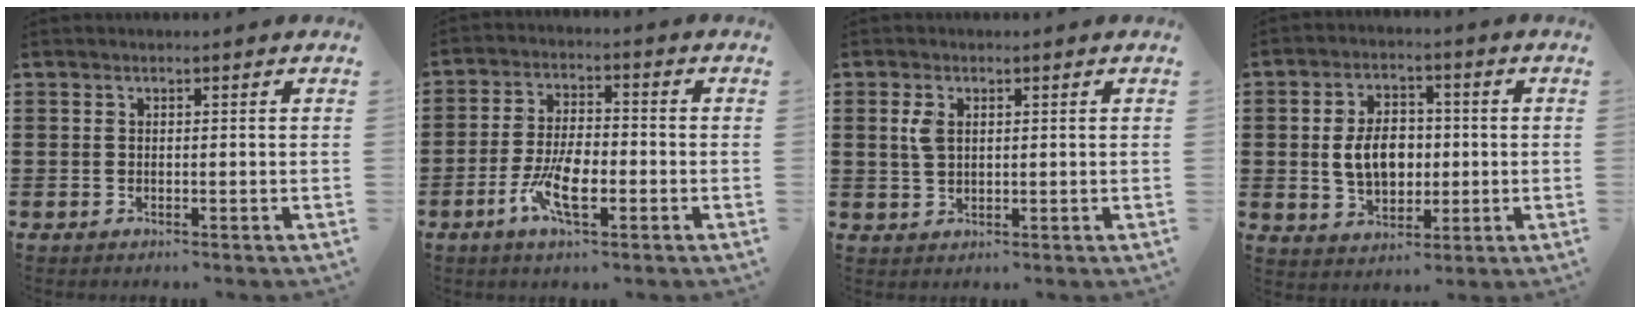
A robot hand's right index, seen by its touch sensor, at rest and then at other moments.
{"total": 7.6, "force": [-3.0, 3.0, 6.3], "torque": [-0.135, -0.006, -0.057]}
{"total": 2.8, "force": [0.8, 1.6, 2.2], "torque": [-0.048, 0.007, 0.014]}
{"total": 7.2, "force": [0.0, 5.0, 5.2], "torque": [-0.104, 0.004, -0.008]}